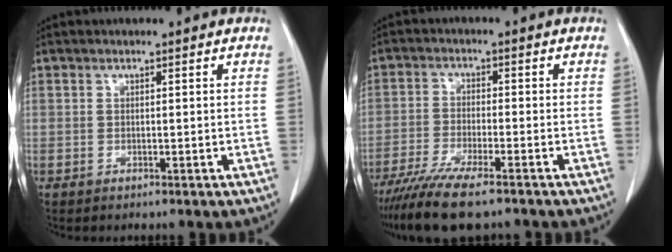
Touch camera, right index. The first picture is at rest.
{"total": 10.5, "force": [-8.2, 1.3, 6.3], "torque": [-0.107, -0.026, -0.137]}